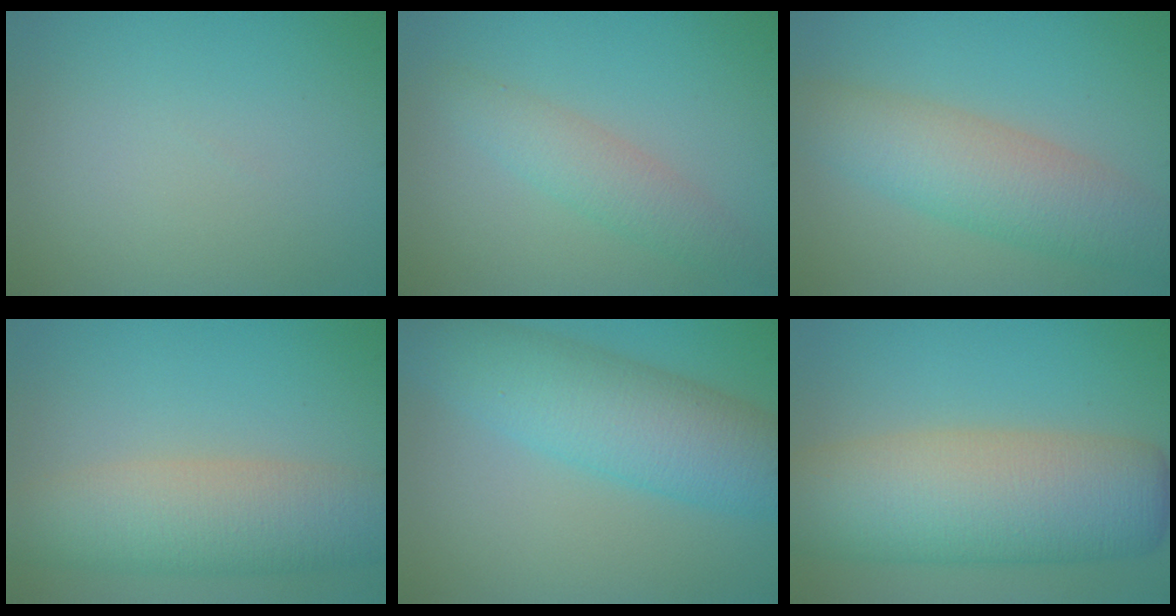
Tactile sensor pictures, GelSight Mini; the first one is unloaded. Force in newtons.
{"total": 2.9, "press": 2.9, "slide": 0.1}
{"total": 6.3, "press": 6.3, "slide": 0.4}
{"total": 7.5, "press": 7.5, "slide": 0.6}
{"total": 8.6, "press": 8.6, "slide": 0.2}
{"total": 11.7, "press": 11.7, "slide": 0.6}